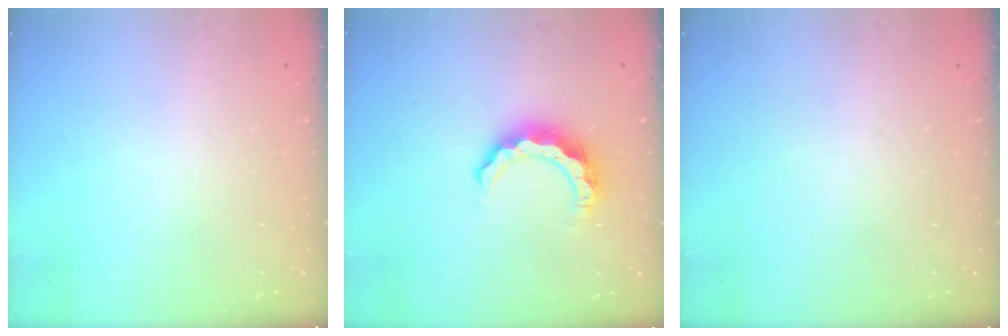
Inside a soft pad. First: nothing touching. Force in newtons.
{"total": 7.7, "press": 7.7, "slide": 0.5}
{"total": 0.0}